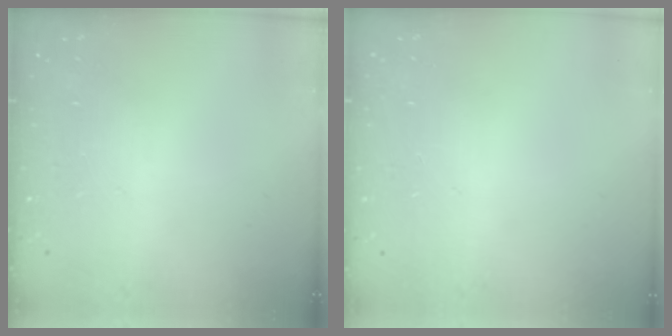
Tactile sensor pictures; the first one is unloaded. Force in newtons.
{"total": 0.0}